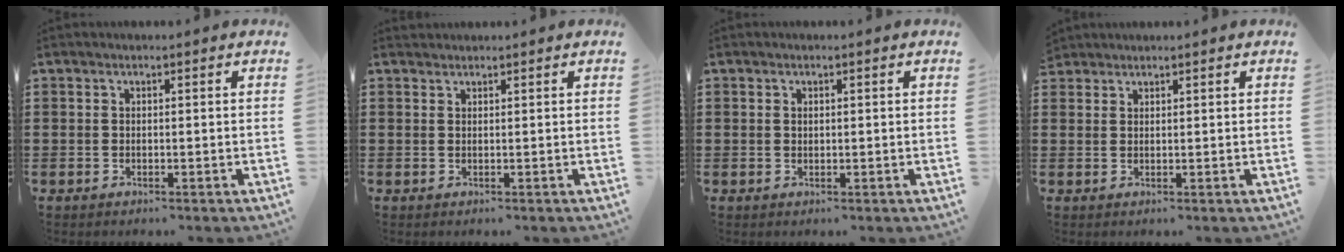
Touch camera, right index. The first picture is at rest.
{"total": 0.7, "force": [0.7, 0.1, -0.2], "torque": [0.005, 0.002, 0.013]}
{"total": 0.6, "force": [0.2, 0.4, 0.3], "torque": [-0.008, 0.002, 0.004]}
{"total": 1.4, "force": [1.3, 0.4, -0.2], "torque": [0.000, 0.001, 0.027]}